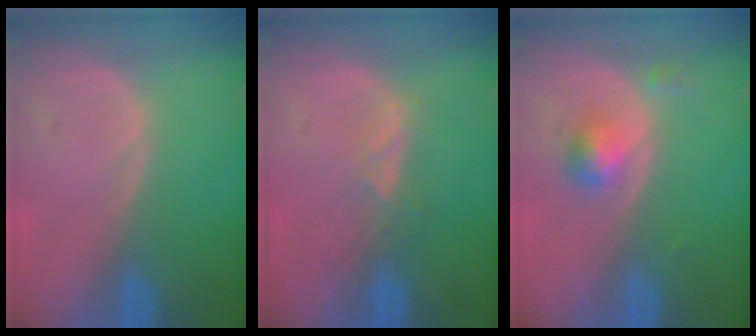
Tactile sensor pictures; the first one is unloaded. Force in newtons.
{"total": 2.3, "press": 2.2, "slide": 0.9}
{"total": 2.8, "press": 2.7, "slide": 0.2}